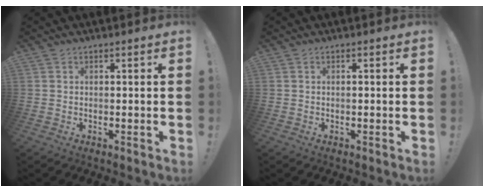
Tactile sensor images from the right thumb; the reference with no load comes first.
{"total": 0.5, "force": [-0.1, -0.4, 0.3], "torque": [0.000, -0.003, -0.004]}